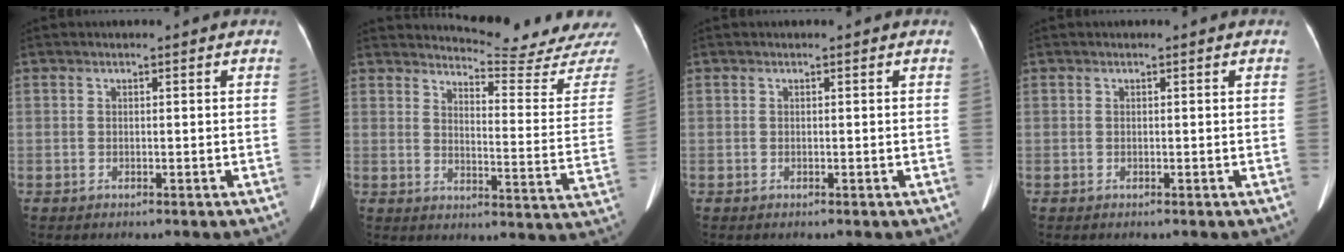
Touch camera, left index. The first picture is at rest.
{"total": 16.5, "force": [16.2, -2.0, 2.4], "torque": [-0.037, -0.134, 0.186]}
{"total": 0.0}
{"total": 0.0}